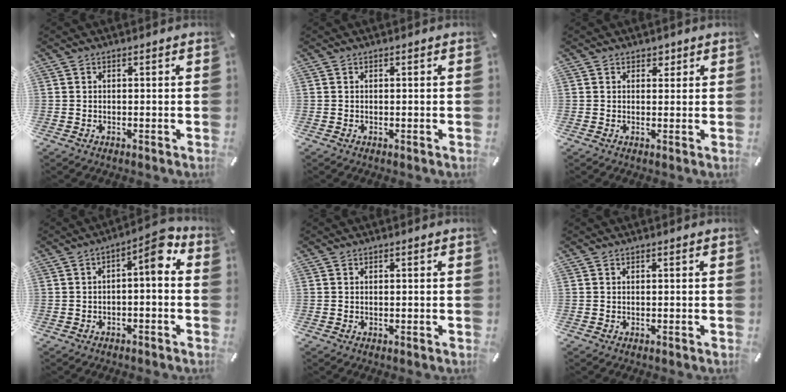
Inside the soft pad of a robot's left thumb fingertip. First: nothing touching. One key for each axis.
{"total": 0.0}
{"total": 1.8, "fx": 1.0, "fy": 1.5, "fz": 0.5, "tx": 0.005, "ty": -0.002, "tz": 0.012}
{"total": 6.6, "fx": 0.7, "fy": 2.4, "fz": 6.2, "tx": -0.088, "ty": -0.004, "tz": 0.001}
{"total": 0.0}
{"total": 0.0}